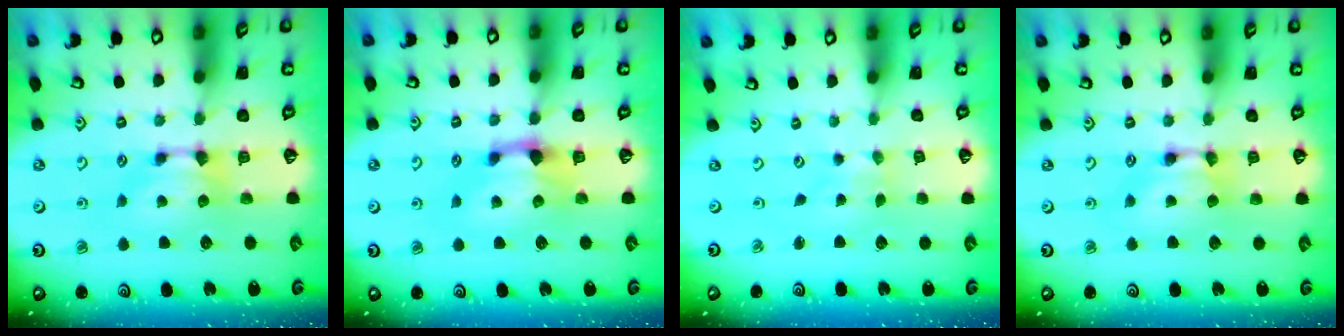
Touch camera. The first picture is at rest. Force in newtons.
{"total": 1.6, "press": 1.0, "slide": 1.3}
{"total": 4.6, "press": 4.5, "slide": 0.7}
{"total": 1.8, "press": 1.8, "slide": 0.1}